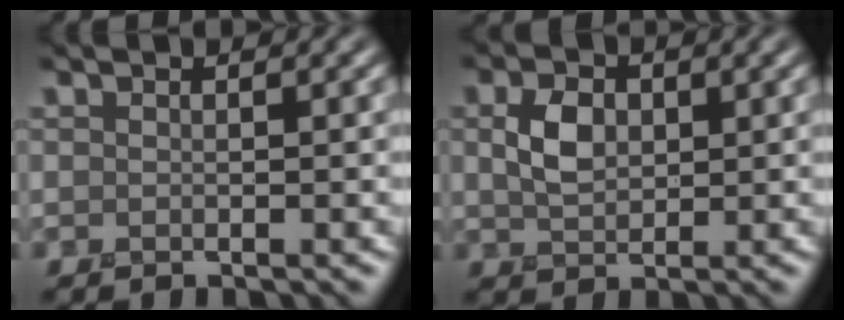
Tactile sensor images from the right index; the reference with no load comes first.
{"total": 2.9, "force": [0.1, 2.1, 2.0], "torque": [-0.043, -0.003, -0.001]}